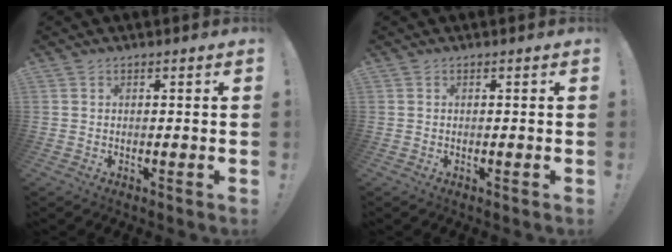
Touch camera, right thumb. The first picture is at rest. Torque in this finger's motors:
{"motor_torque": [0.00, 0.00, -0.01, 0.01, 0.00]}